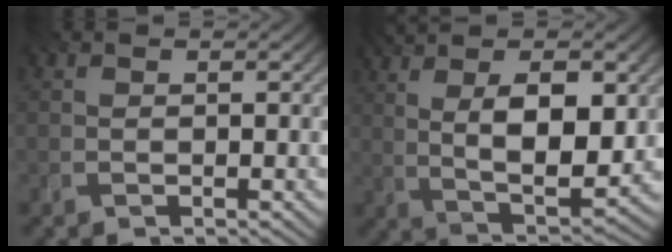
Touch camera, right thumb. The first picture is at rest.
{"total": 12.0, "force": [2.5, 4.8, 10.7], "torque": [-0.193, 0.000, 0.039]}